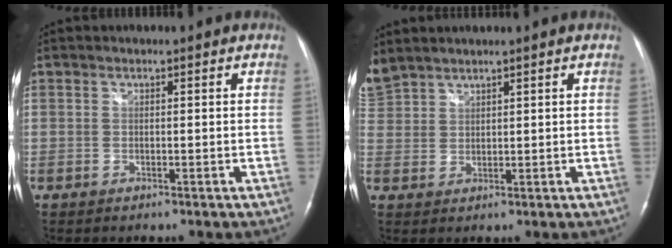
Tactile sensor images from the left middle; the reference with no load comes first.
{"total": 4.9, "force": [4.7, 1.2, 0.9], "torque": [-0.036, 0.020, 0.106]}